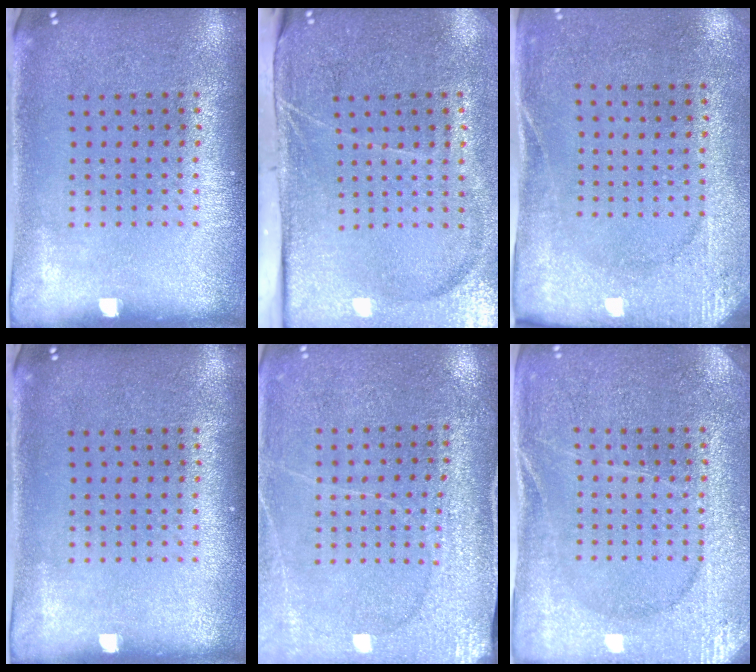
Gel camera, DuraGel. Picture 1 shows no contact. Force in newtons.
{"total": 4.3, "press": 3.5, "slide": 2.5}
{"total": 2.7, "press": 2.2, "slide": 1.7}
{"total": 0.0}
{"total": 2.9, "press": 2.9, "slide": 0.2}
{"total": 3.0, "press": 2.9, "slide": 0.4}